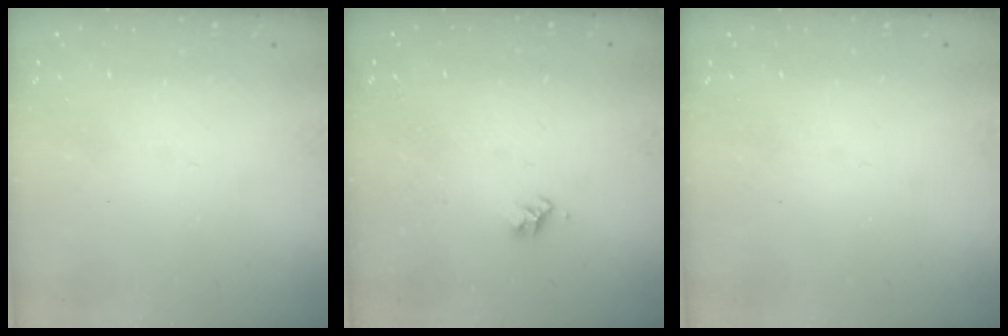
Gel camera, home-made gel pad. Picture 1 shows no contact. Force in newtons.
{"total": 2.7, "press": 2.7, "slide": 0.2}
{"total": 0.0}